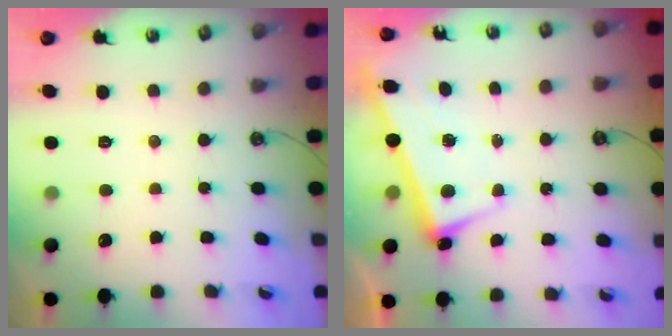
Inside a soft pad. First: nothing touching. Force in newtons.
{"total": 3.2, "press": 3.2, "slide": 0.7}